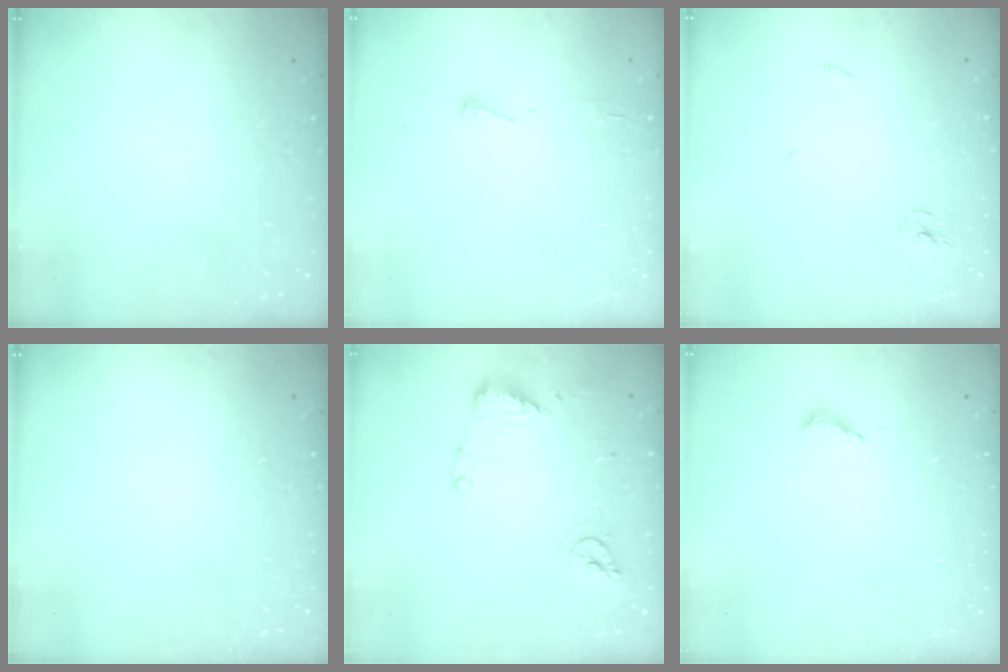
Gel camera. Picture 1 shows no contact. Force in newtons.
{"total": 2.9, "press": 2.9, "slide": 0.4}
{"total": 2.9, "press": 2.9, "slide": 0.2}
{"total": 0.0}
{"total": 11.9, "press": 11.9, "slide": 1.3}
{"total": 5.8, "press": 5.6, "slide": 1.3}